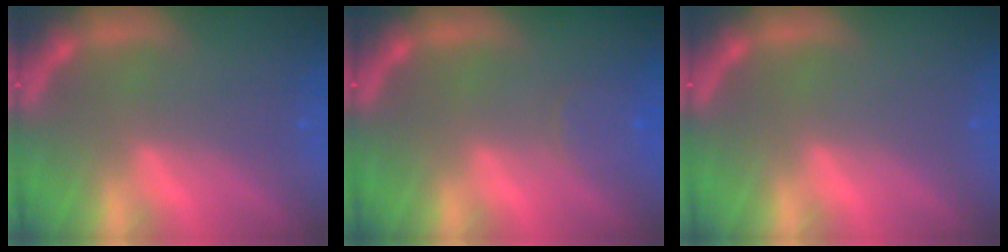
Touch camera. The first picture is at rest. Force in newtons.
{"total": 2.4}
{"total": 0.0}